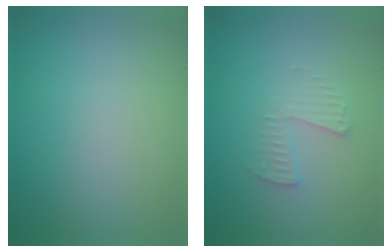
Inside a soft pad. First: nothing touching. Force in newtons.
{"total": 1.6, "press": 1.6, "slide": 0.1}